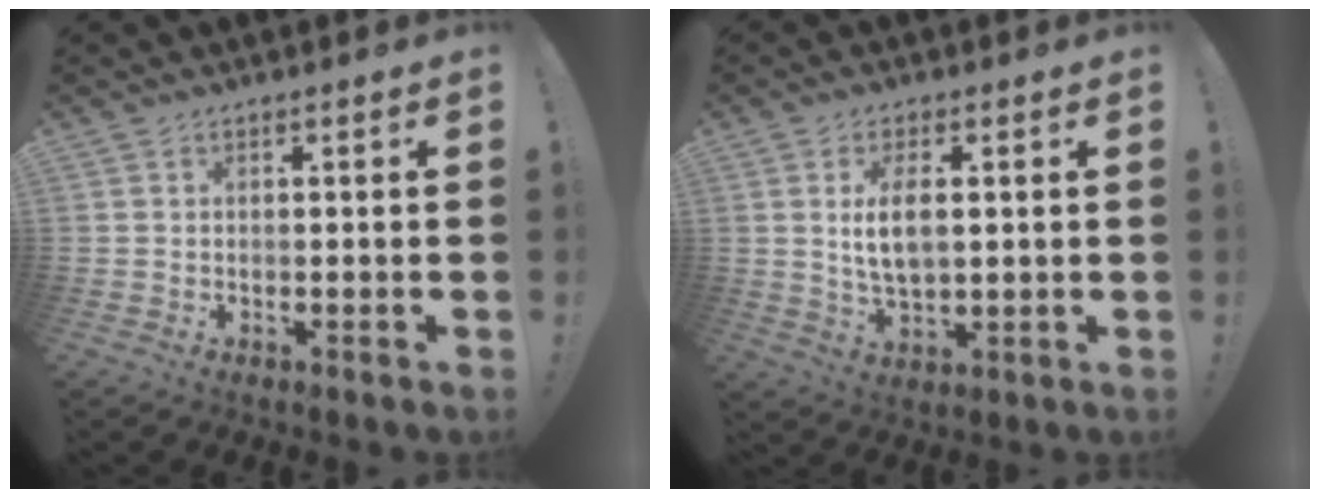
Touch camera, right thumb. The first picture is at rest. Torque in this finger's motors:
{"motor_torque": [0.40, -0.05, 0.42, 0.49, 0.23]}